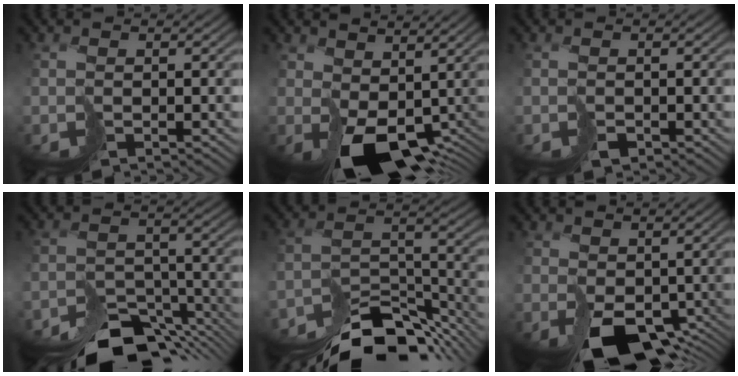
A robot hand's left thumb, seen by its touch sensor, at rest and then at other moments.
{"total": 9.0, "force": [0.5, 5.8, 6.9], "torque": [-0.137, -0.032, 0.036]}
{"total": 0.9, "force": [-0.7, 0.5, 0.3], "torque": [-0.002, 0.002, -0.012]}
{"total": 10.7, "force": [-9.7, 3.4, 3.1], "torque": [-0.036, -0.010, -0.135]}
{"total": 13.4, "force": [-12.0, 3.5, 4.7], "torque": [-0.078, 0.004, -0.177]}
{"total": 8.1, "force": [-2.3, 5.3, 5.7], "torque": [-0.106, -0.038, -0.019]}